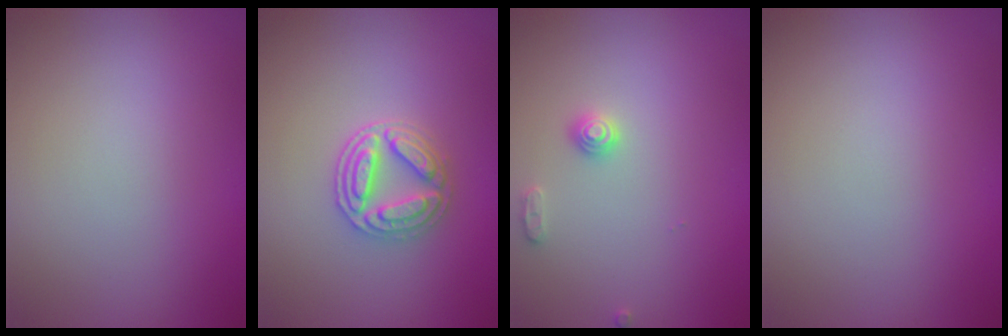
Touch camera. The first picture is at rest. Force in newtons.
{"total": 3.7, "press": 3.3, "slide": 1.7}
{"total": 1.4, "press": 1.4, "slide": 0.1}
{"total": 0.0}